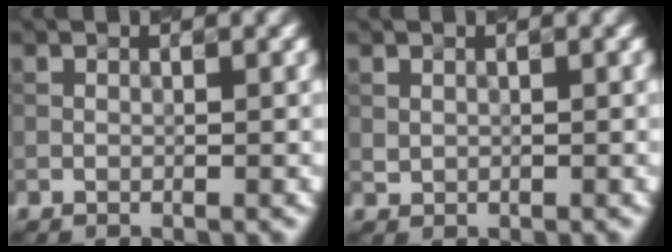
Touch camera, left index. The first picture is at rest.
{"total": 0.5, "force": [0.2, 0.5, 0.2], "torque": [-0.004, -0.003, 0.008]}